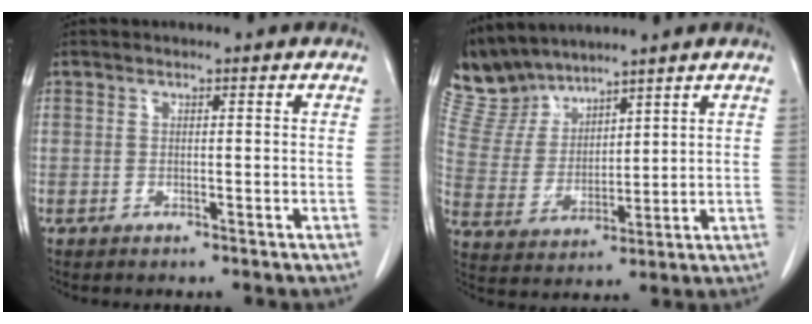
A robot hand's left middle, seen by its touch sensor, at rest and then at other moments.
{"total": 8.0, "force": [7.7, 1.9, 0.6], "torque": [-0.034, 0.016, 0.175]}